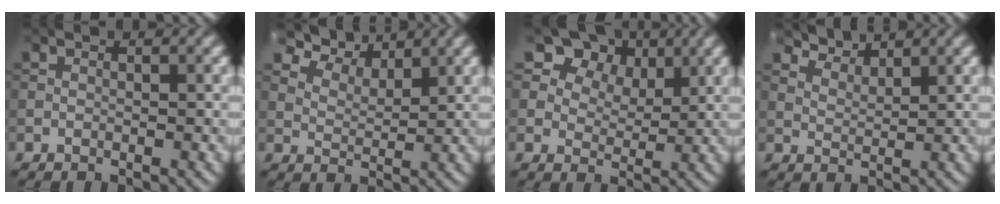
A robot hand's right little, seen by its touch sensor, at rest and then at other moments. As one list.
[{"total": 6.3, "force": [5.1, 2.3, 2.9], "torque": [-0.059, 0.009, 0.088]}, {"total": 8.9, "force": [5.6, 5.6, 4.0], "torque": [-0.084, -0.003, 0.090]}, {"total": 3.6, "force": [3.4, 0.6, 0.8], "torque": [-0.021, 0.003, 0.062]}]